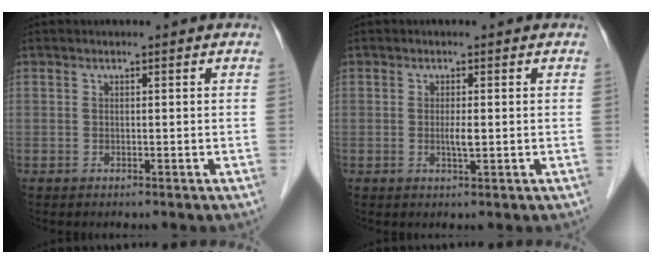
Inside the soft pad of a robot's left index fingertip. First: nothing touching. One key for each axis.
{"total": 1.6, "fx": -0.1, "fy": 0.2, "fz": 1.6, "tx": -0.032, "ty": -0.002, "tz": -0.002}